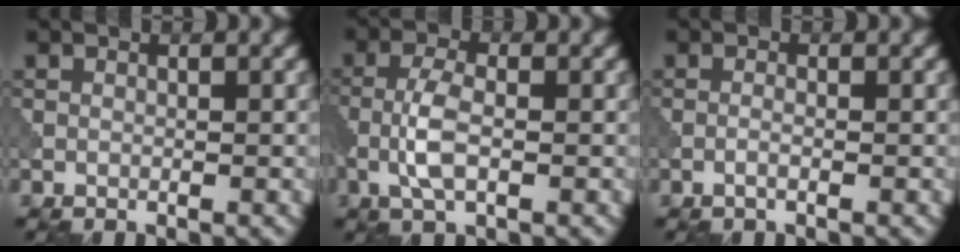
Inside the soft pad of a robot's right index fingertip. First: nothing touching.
{"total": 3.5, "force": [-0.9, 1.3, 3.1], "torque": [-0.070, 0.003, -0.024]}
{"total": 0.9, "force": [-0.4, 0.2, 0.8], "torque": [-0.014, 0.000, -0.010]}